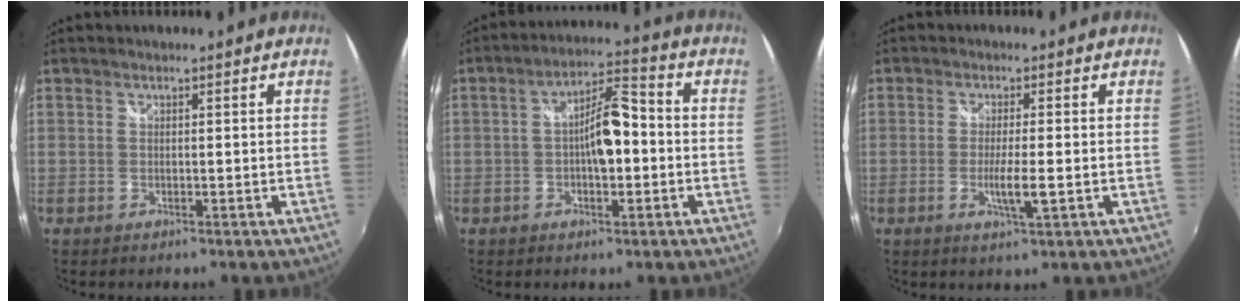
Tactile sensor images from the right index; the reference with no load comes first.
{"total": 8.1, "force": [-1.2, 2.7, 7.6], "torque": [-0.131, 0.018, -0.020]}
{"total": 4.2, "force": [-1.1, 0.0, 4.1], "torque": [-0.076, -0.009, -0.021]}